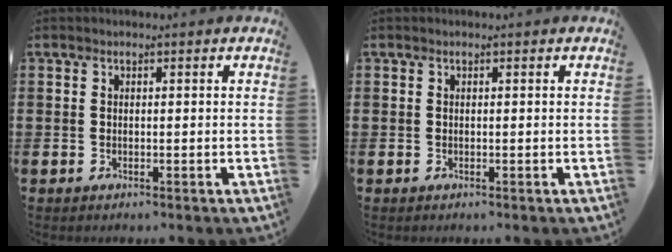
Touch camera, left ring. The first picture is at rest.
{"total": 0.0}